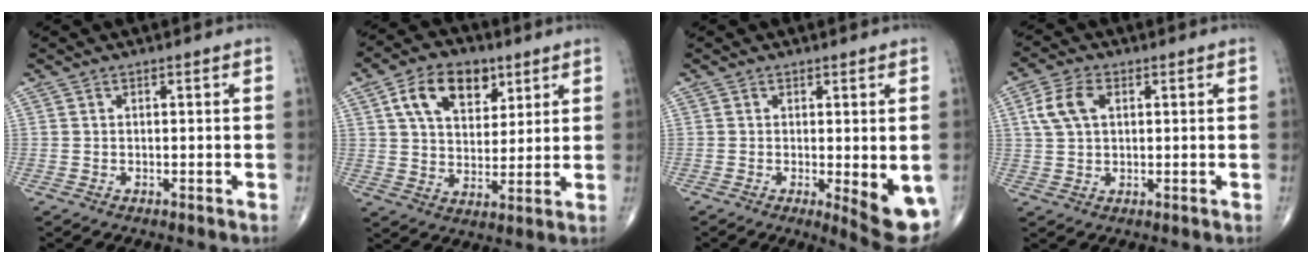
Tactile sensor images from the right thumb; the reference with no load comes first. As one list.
[{"total": 12.4, "force": [5.7, 7.7, 7.8], "torque": [-0.102, -0.015, 0.100]}, {"total": 7.8, "force": [-1.6, 2.0, 7.4], "torque": [-0.091, -0.020, -0.018]}, {"total": 6.4, "force": [1.8, 4.0, 4.8], "torque": [-0.101, 0.010, 0.035]}]